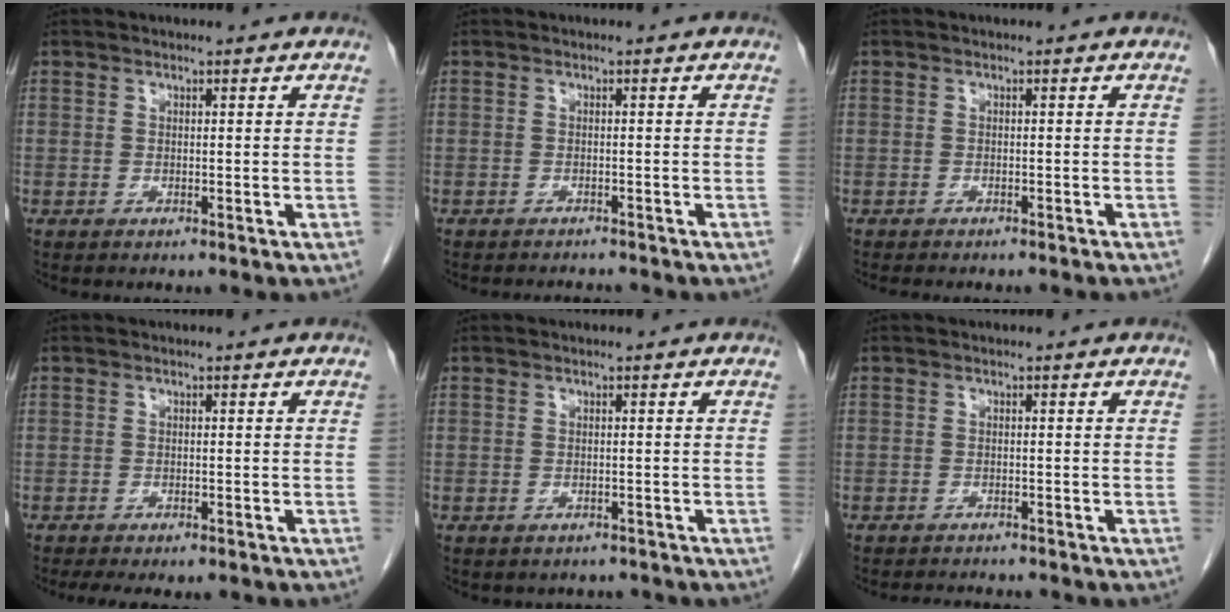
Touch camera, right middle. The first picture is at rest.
{"total": 3.1, "force": [-3.0, 0.4, 0.6], "torque": [-0.008, -0.008, -0.039]}
{"total": 6.9, "force": [-6.1, 1.3, 2.9], "torque": [-0.026, -0.008, -0.072]}
{"total": 7.2, "force": [-6.1, 1.8, 3.2], "torque": [-0.042, -0.009, -0.080]}
{"total": 2.5, "force": [-2.2, 1.1, 0.1], "torque": [-0.004, 0.002, -0.028]}
{"total": 4.0, "force": [-3.9, 0.5, 0.9], "torque": [-0.012, -0.009, -0.052]}